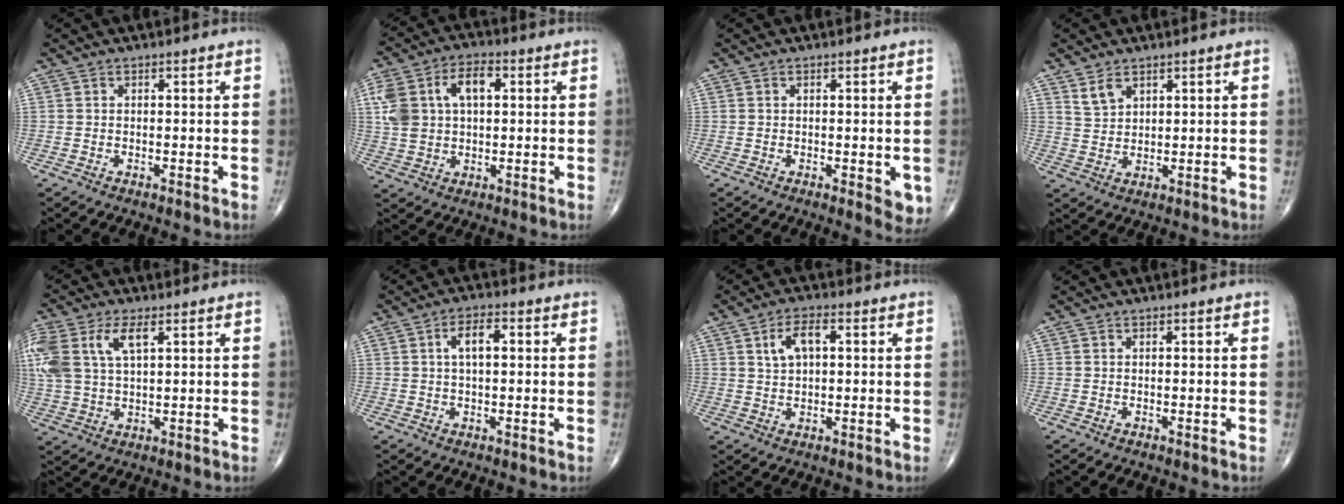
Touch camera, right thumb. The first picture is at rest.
{"total": 12.4, "force": [2.7, 7.8, 9.3], "torque": [-0.170, 0.021, 0.051]}
{"total": 4.0, "force": [-0.7, 1.6, 3.6], "torque": [-0.027, -0.006, -0.008]}
{"total": 3.6, "force": [2.4, 2.0, 1.7], "torque": [-0.026, -0.015, 0.055]}
{"total": 15.3, "force": [5.4, 8.2, 11.7], "torque": [-0.294, 0.012, 0.105]}
{"total": 5.2, "force": [1.1, 2.3, 4.5], "torque": [-0.075, 0.008, 0.016]}
{"total": 5.6, "force": [1.6, 2.9, 4.5], "torque": [-0.080, 0.007, 0.029]}
{"total": 0.0}